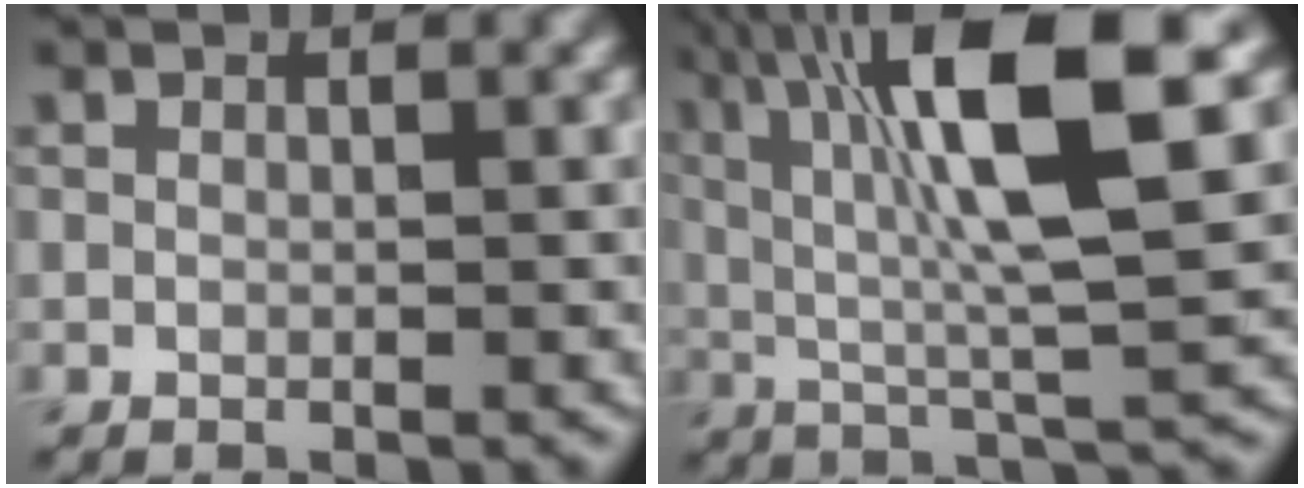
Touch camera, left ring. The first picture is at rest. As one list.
[{"total": 11.5, "force": [3.3, 2.3, 10.8], "torque": [-0.178, 0.009, 0.054]}]